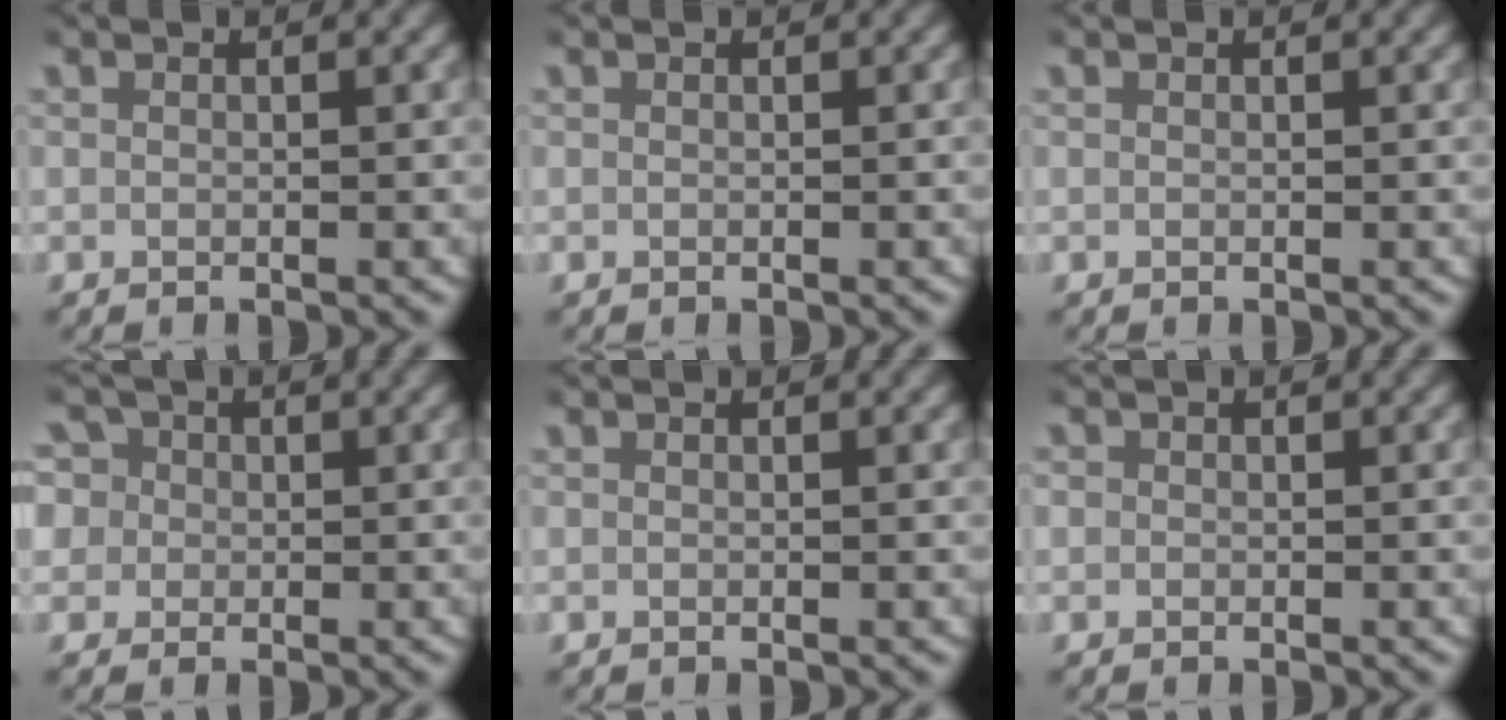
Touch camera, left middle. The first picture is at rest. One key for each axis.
{"total": 0.0}
{"total": 0.0}
{"total": 6.7, "fx": 0.9, "fy": 6.2, "fz": 2.4, "tx": -0.064, "ty": -0.012, "tz": 0.009}
{"total": 0.0}
{"total": 0.9, "fx": 0.2, "fy": 0.9, "fz": 0.2, "tx": -0.005, "ty": 0.001, "tz": -0.001}